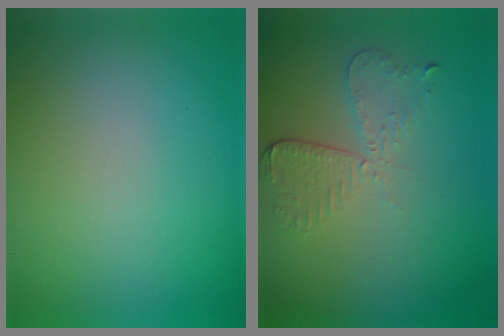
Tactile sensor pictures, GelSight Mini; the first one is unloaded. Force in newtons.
{"total": 2.9, "press": 2.6, "slide": 1.4}